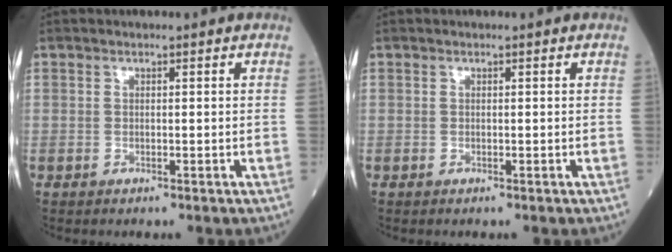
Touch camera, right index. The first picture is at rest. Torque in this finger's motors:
{"motor_torque": [0.00, 0.00, 0.00, 0.00]}